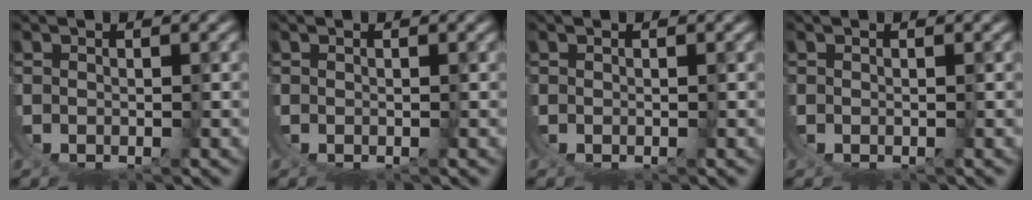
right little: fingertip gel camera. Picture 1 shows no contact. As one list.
[{"total": 0.0}, {"total": 0.0}, {"total": 0.0}]